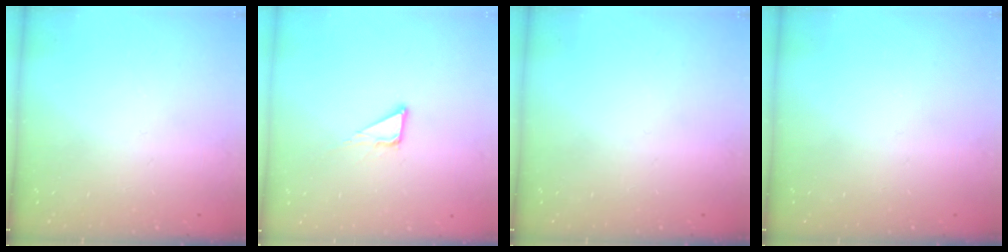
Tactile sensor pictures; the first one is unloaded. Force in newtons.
{"total": 3.3, "press": 3.3, "slide": 0.2}
{"total": 0.0}
{"total": 0.0}